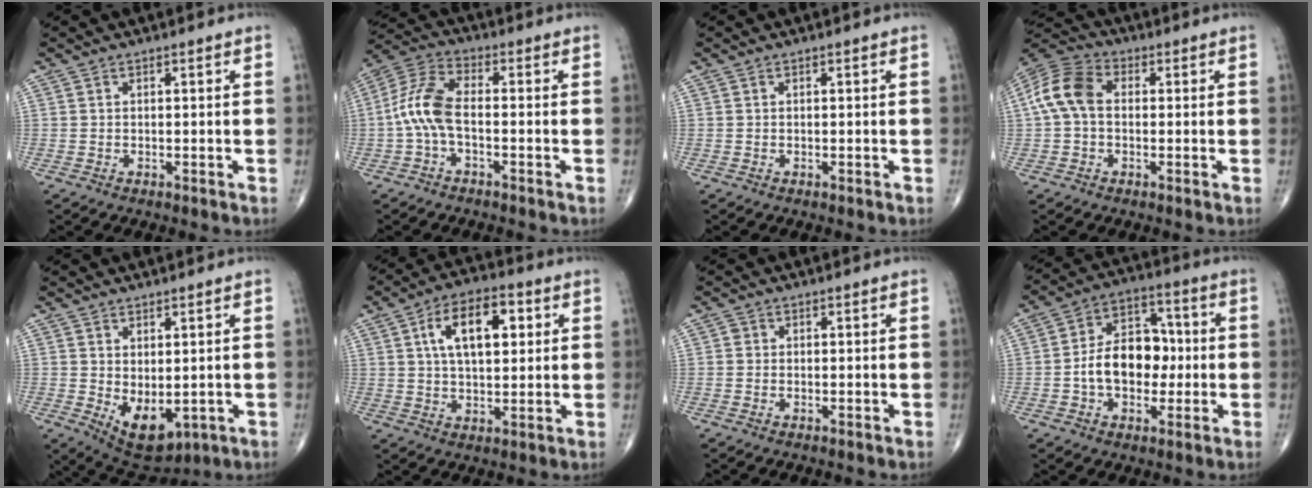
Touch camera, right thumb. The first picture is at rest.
{"total": 8.6, "force": [-1.5, 3.9, 7.5], "torque": [-0.167, 0.028, -0.042]}
{"total": 0.0}
{"total": 9.7, "force": [0.5, 6.7, 6.9], "torque": [-0.140, 0.030, -0.001]}
{"total": 8.3, "force": [-1.1, 4.6, 6.9], "torque": [-0.091, -0.009, 0.007]}
{"total": 12.6, "force": [3.7, 6.4, 10.2], "torque": [-0.151, 0.004, 0.057]}
{"total": 0.7, "force": [0.0, 0.7, 0.2], "torque": [0.002, 0.002, 0.000]}
{"total": 12.9, "force": [-1.3, 8.9, 9.2], "torque": [-0.118, 0.036, -0.029]}